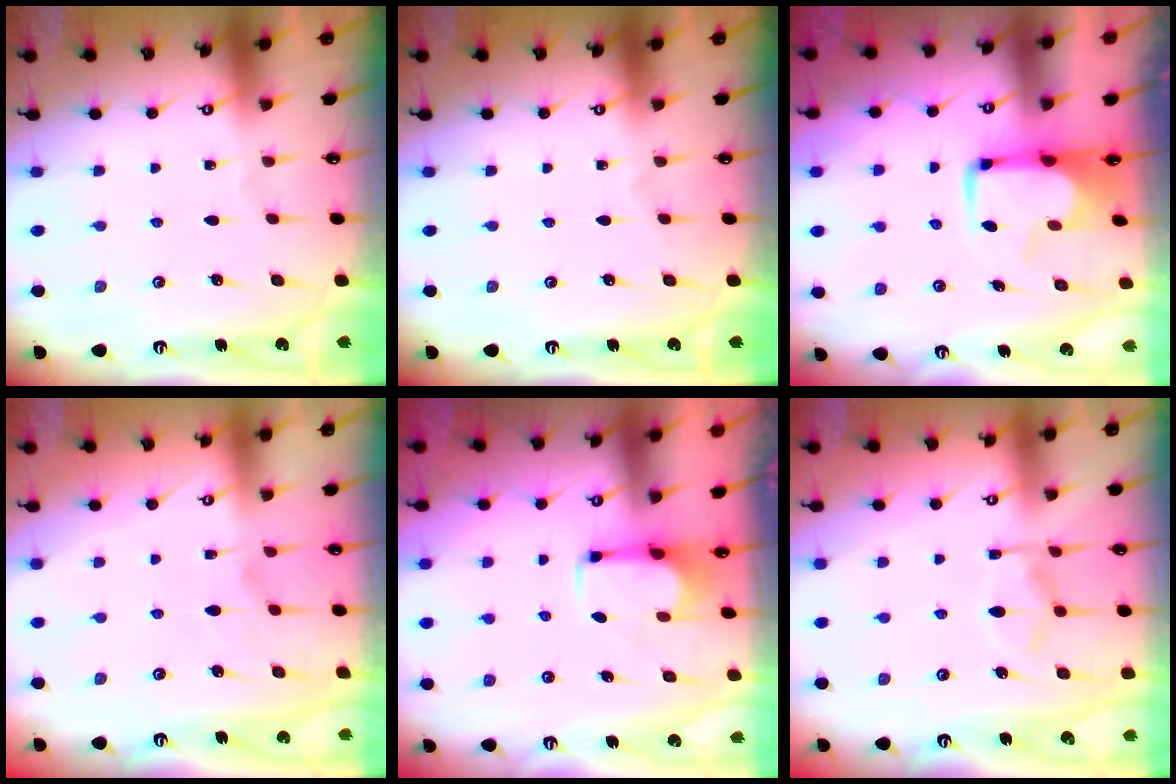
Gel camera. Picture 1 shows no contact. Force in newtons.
{"total": 0.0}
{"total": 0.6, "press": 0.3, "slide": 0.5}
{"total": 1.1, "press": 0.4, "slide": 1.1}
{"total": 2.6, "press": 2.5, "slide": 0.9}
{"total": 6.1, "press": 5.9, "slide": 1.3}